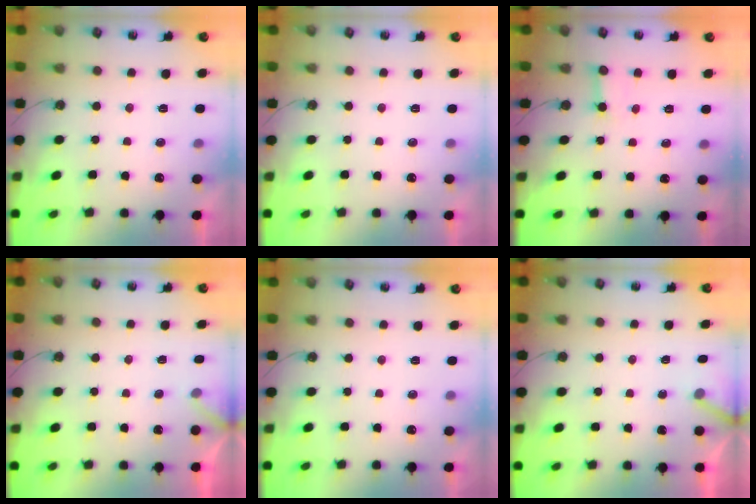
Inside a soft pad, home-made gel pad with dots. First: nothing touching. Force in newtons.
{"total": 0.0}
{"total": 3.4, "press": 3.3, "slide": 0.5}
{"total": 2.8, "press": 2.8, "slide": 0.3}
{"total": 0.0}
{"total": 3.8, "press": 3.8, "slide": 0.2}